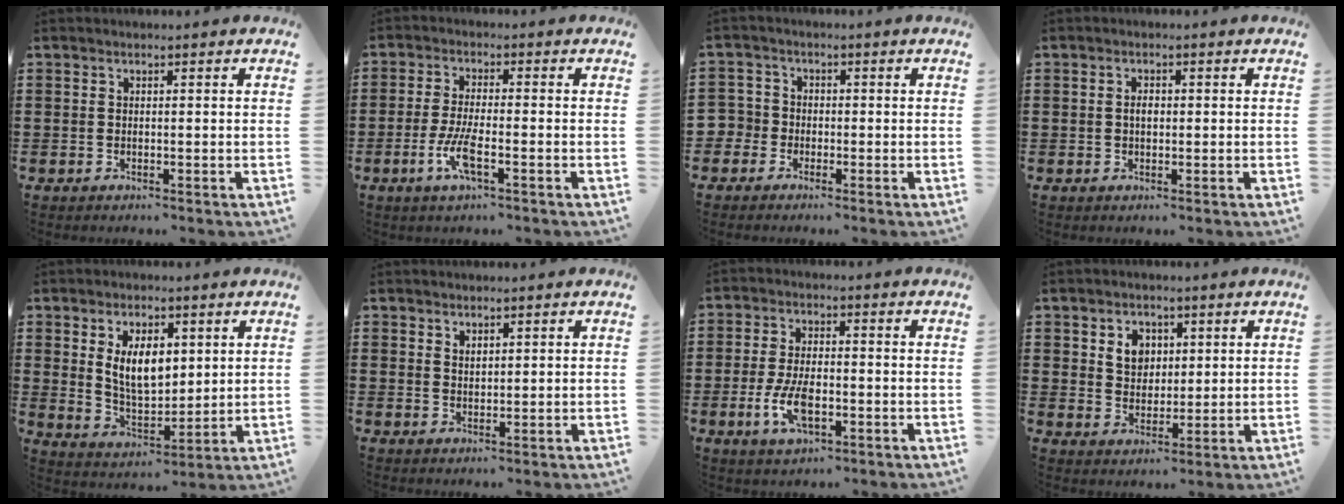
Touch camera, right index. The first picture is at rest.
{"total": 5.3, "force": [-2.1, 1.1, 4.7], "torque": [-0.104, -0.009, -0.043]}
{"total": 3.1, "force": [-1.8, 2.5, 0.1], "torque": [-0.032, -0.002, -0.046]}
{"total": 1.6, "force": [0.0, 0.8, 1.4], "torque": [-0.028, 0.004, -0.001]}
{"total": 7.9, "force": [2.4, 4.2, 6.3], "torque": [-0.127, 0.007, 0.042]}
{"total": 1.5, "force": [1.3, 0.6, 0.1], "torque": [-0.005, 0.002, 0.026]}
{"total": 6.6, "force": [-2.0, 3.2, 5.4], "torque": [-0.124, -0.001, -0.041]}
{"total": 4.5, "force": [1.9, 3.7, 1.8], "torque": [-0.042, 0.011, 0.030]}